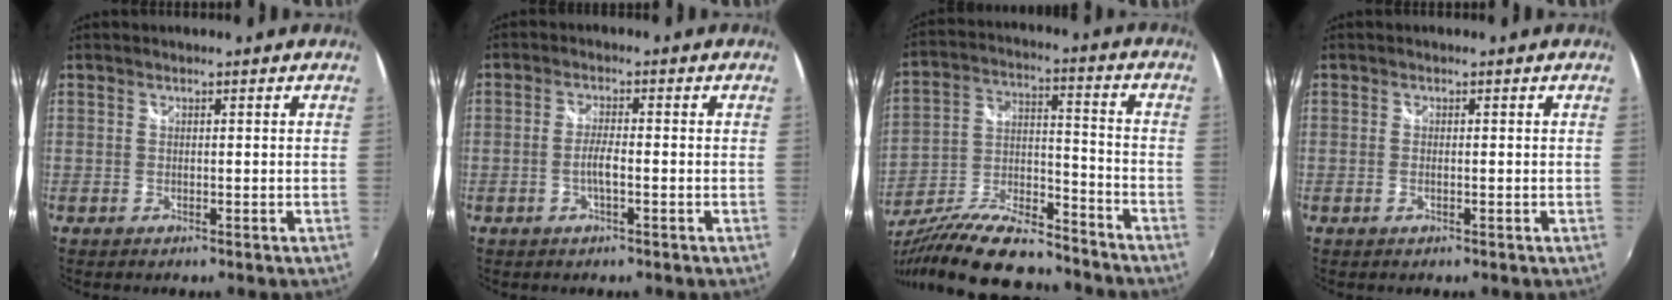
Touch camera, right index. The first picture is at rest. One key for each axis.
{"total": 3.1, "fx": -1.0, "fy": 0.3, "fz": 2.9, "tx": -0.057, "ty": 0.000, "tz": -0.020}
{"total": 22.3, "fx": -17.1, "fy": 6.1, "fz": 12.9, "tx": -0.249, "ty": -0.034, "tz": -0.280}
{"total": 0.9, "fx": -0.2, "fy": 0.2, "fz": 0.8, "tx": -0.017, "ty": 0.000, "tz": -0.006}